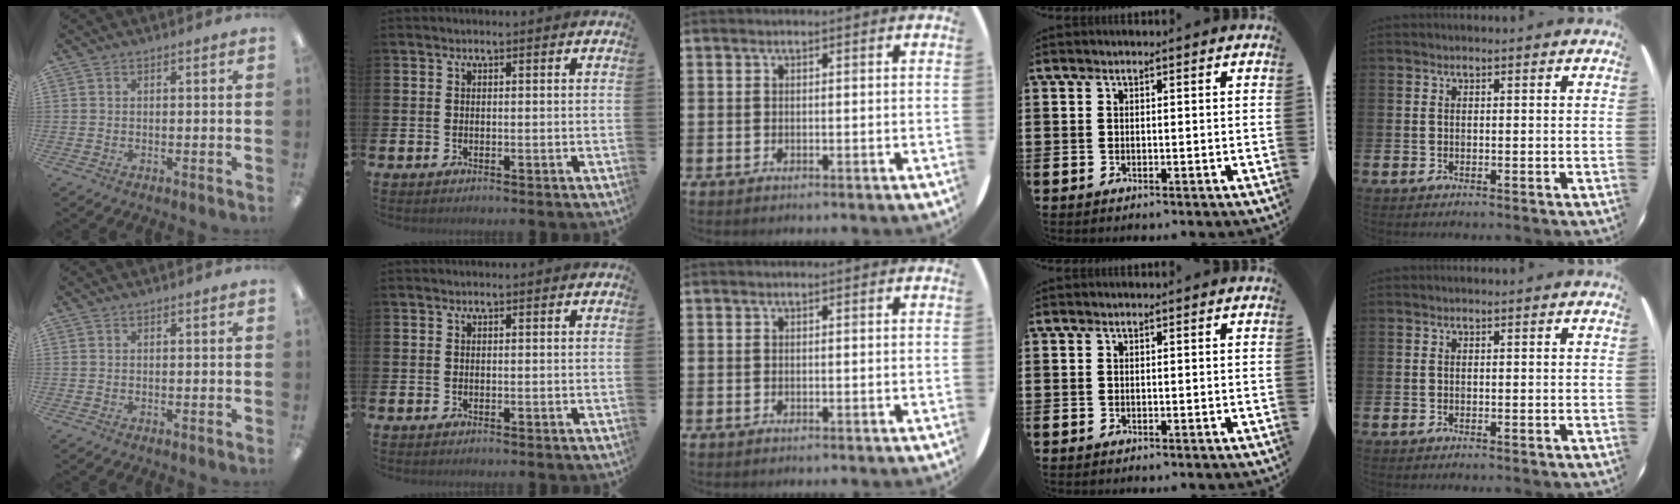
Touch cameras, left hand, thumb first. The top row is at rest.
{}